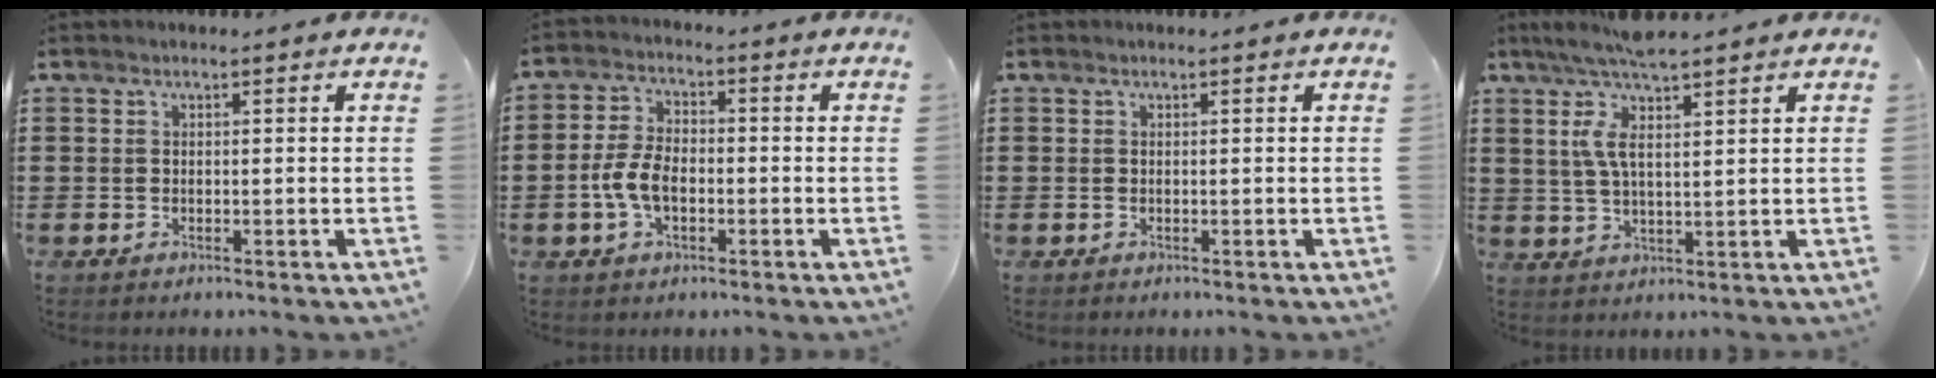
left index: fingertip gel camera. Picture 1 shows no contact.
{"total": 6.1, "force": [-1.6, 3.3, 4.9], "torque": [-0.119, -0.003, -0.035]}
{"total": 0.0}
{"total": 7.5, "force": [4.7, 1.0, 5.7], "torque": [-0.122, -0.008, 0.081]}